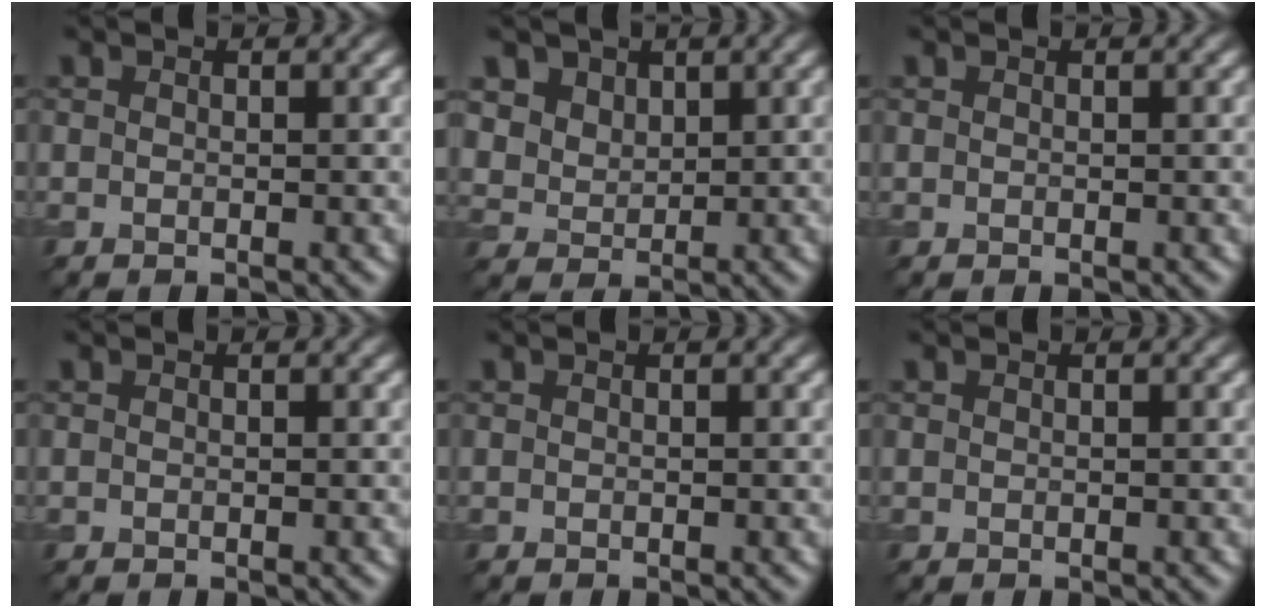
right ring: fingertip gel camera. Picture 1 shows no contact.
{"total": 3.9, "force": [2.5, 2.7, 1.4], "torque": [-0.058, -0.011, 0.065]}
{"total": 0.0}
{"total": 0.0}
{"total": 0.0}
{"total": 0.0}